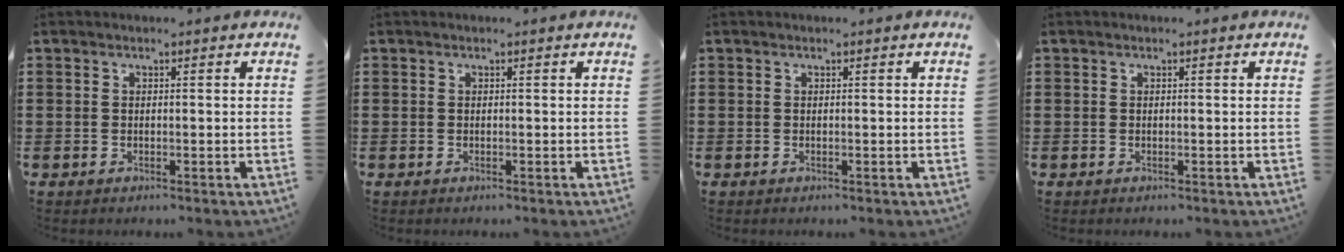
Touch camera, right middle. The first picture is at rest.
{"total": 0.0}
{"total": 0.0}
{"total": 0.0}